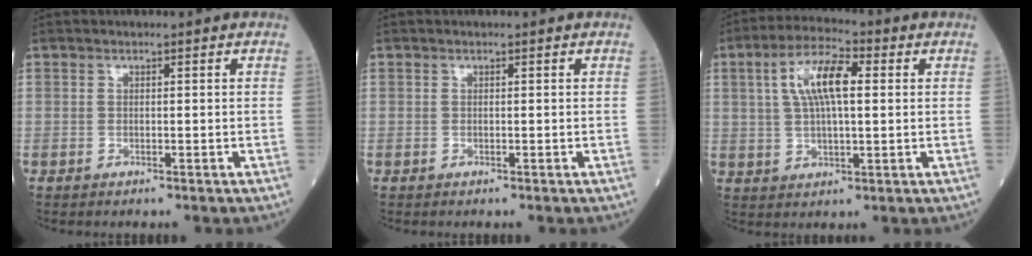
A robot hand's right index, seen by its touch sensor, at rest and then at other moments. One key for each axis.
{"total": 0.0}
{"total": 9.4, "fx": 2.4, "fy": 2.9, "fz": 8.6, "tx": -0.169, "ty": 0.020, "tz": 0.042}